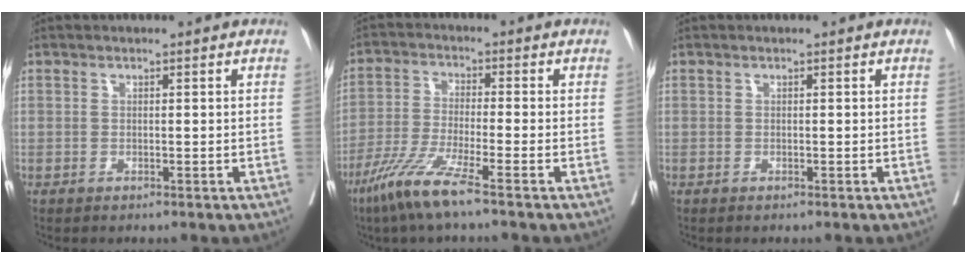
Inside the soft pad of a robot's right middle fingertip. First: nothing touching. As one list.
[{"total": 8.0, "force": [-5.3, -0.5, 5.9], "torque": [-0.124, -0.026, -0.111]}, {"total": 0.0}]